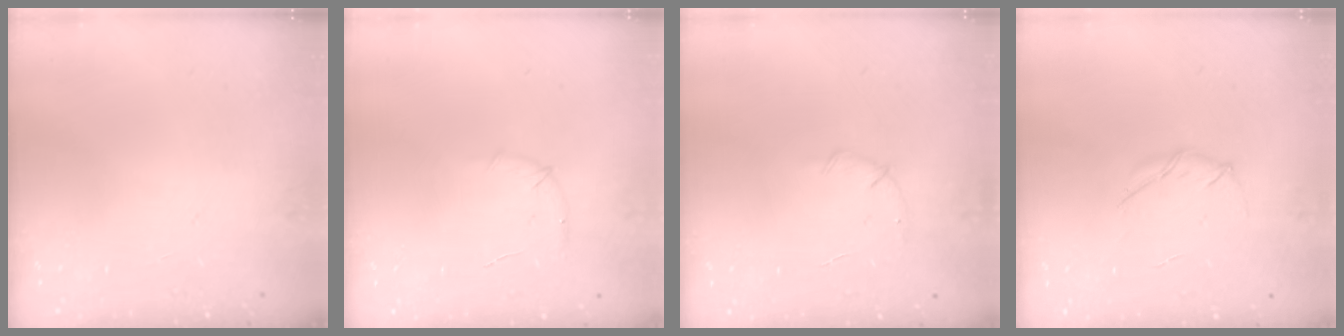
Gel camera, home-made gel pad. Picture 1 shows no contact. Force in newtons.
{"total": 5.5, "press": 5.3, "slide": 1.5}
{"total": 5.1, "press": 4.9, "slide": 1.4}
{"total": 3.9, "press": 3.8, "slide": 0.9}